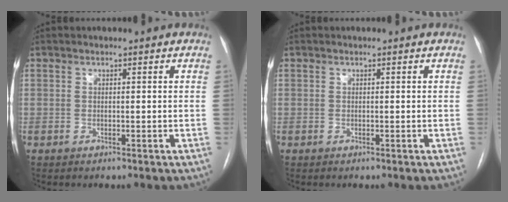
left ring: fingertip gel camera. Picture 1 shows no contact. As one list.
[{"total": 0.0}]